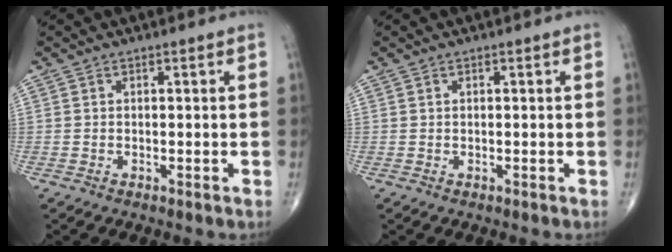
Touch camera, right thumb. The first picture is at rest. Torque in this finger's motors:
{"motor_torque": [-0.05, 0.00, -0.03, 0.00, 0.00]}